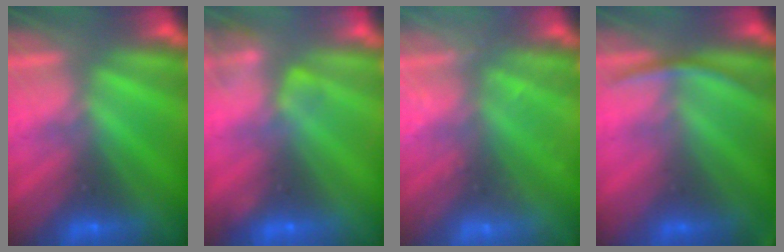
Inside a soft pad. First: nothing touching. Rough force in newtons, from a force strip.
{"total": 2.4}
{"total": 2.6}
{"total": 2.8}